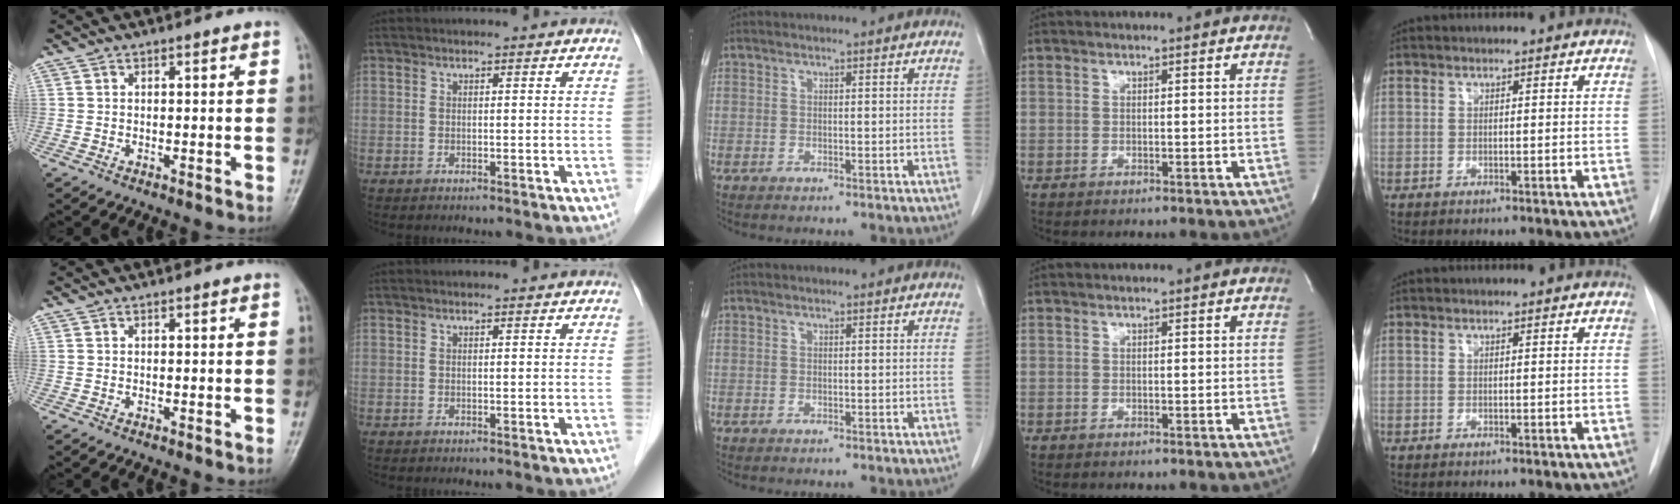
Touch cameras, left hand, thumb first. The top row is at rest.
{}